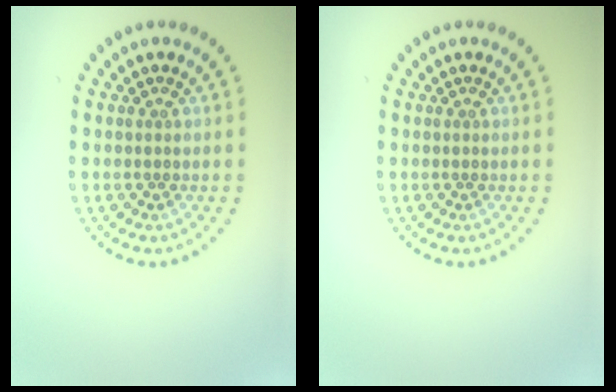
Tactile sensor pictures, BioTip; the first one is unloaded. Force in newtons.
{"total": 0.0}